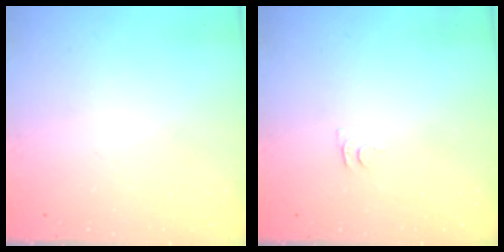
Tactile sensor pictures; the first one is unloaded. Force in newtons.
{"total": 4.4, "press": 4.4, "slide": 0.4}